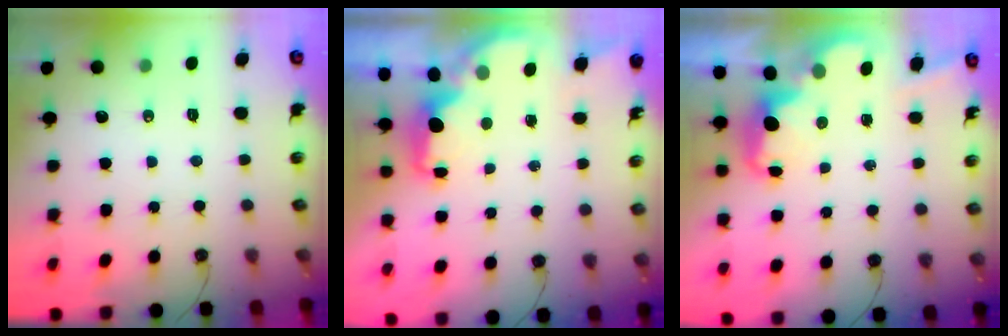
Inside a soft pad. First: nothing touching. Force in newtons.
{"total": 2.9, "press": 2.7, "slide": 0.9}
{"total": 2.6, "press": 2.6, "slide": 0.4}